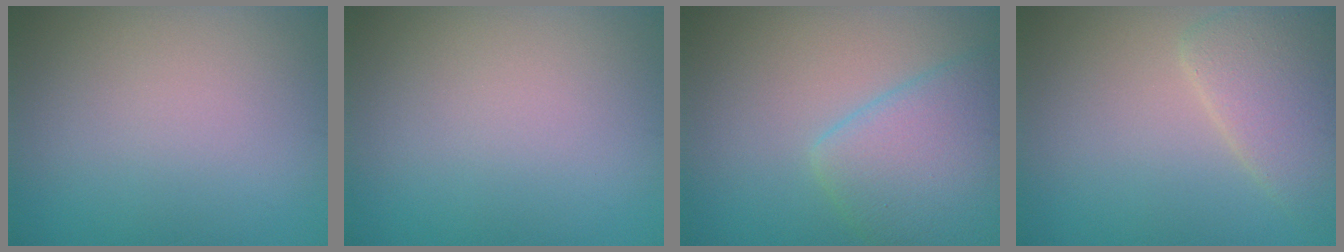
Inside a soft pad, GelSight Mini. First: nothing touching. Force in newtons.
{"total": 0.0}
{"total": 6.0, "press": 6.0, "slide": 0.2}
{"total": 4.2, "press": 4.1, "slide": 0.4}